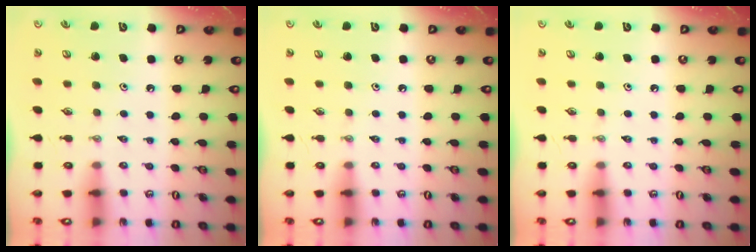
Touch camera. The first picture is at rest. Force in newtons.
{"total": 0.0}
{"total": 0.0}